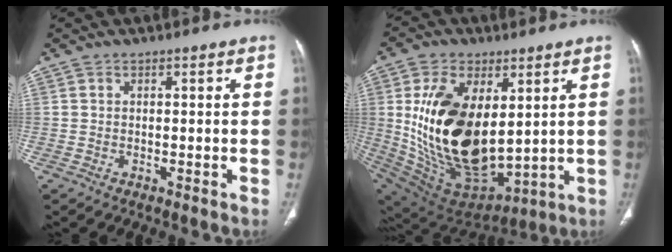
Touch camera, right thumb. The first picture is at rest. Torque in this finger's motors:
{"motor_torque": [0.71, 3.96, 2.65, 0.12, 0.52]}